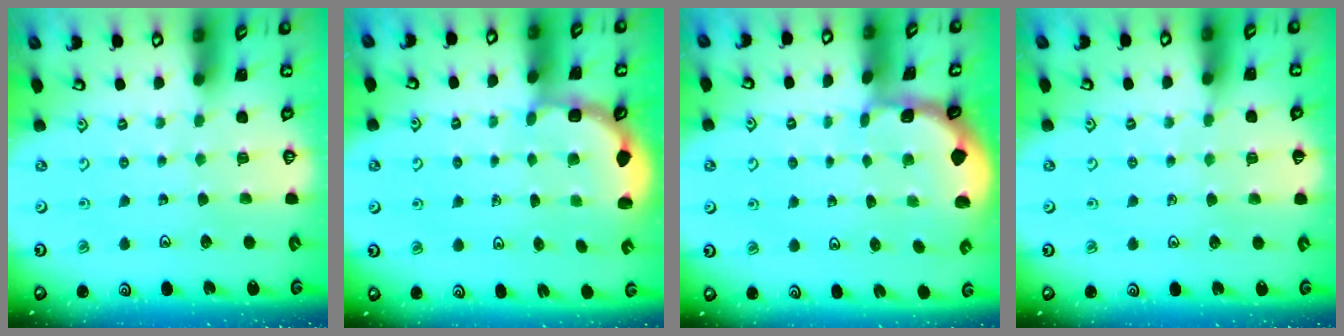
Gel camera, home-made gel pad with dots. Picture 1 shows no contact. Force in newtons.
{"total": 2.9, "press": 2.3, "slide": 1.8}
{"total": 1.3, "press": 1.2, "slide": 0.2}
{"total": 3.5, "press": 3.5, "slide": 0.6}